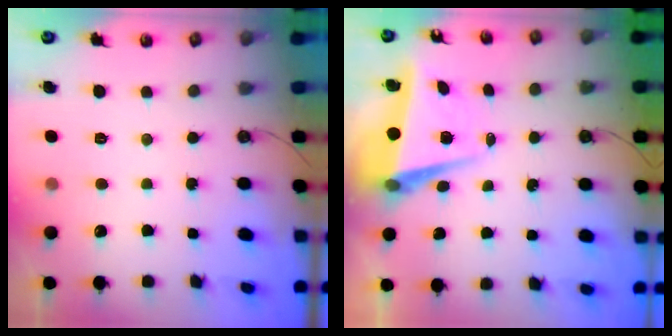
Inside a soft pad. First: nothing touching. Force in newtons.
{"total": 6.0, "press": 5.7, "slide": 2.0}